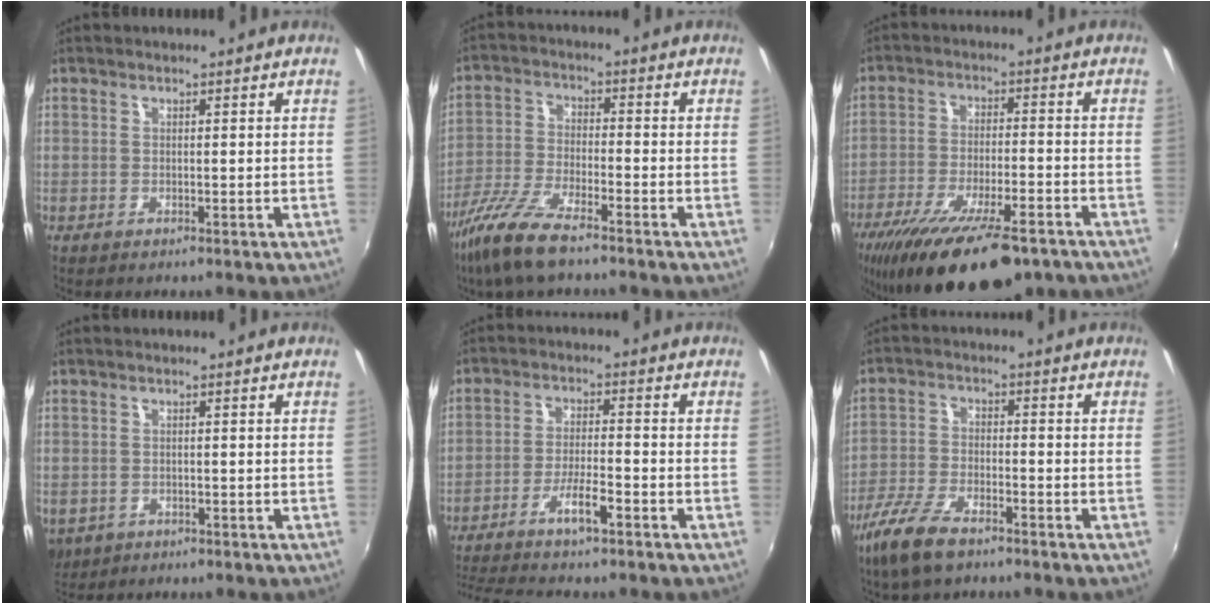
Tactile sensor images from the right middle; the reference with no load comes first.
{"total": 11.0, "force": [-8.0, 2.2, 7.2], "torque": [-0.161, -0.023, -0.159]}
{"total": 20.0, "force": [-14.2, 5.8, 12.9], "torque": [-0.242, -0.053, -0.220]}
{"total": 5.9, "force": [-2.0, 4.8, 2.8], "torque": [-0.064, -0.017, -0.025]}
{"total": 9.2, "force": [-7.2, 0.5, 5.6], "torque": [-0.126, -0.010, -0.126]}
{"total": 9.2, "force": [-6.5, 3.2, 5.6], "torque": [-0.136, -0.012, -0.130]}